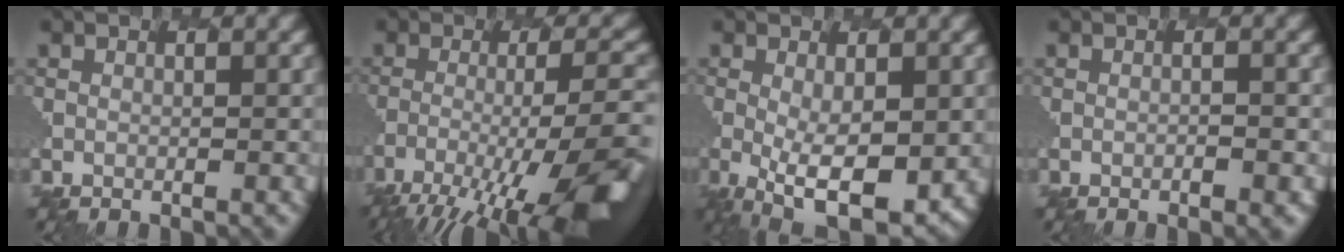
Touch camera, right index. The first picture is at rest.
{"total": 12.5, "force": [-7.6, 3.0, 9.5], "torque": [-0.177, -0.014, -0.109]}
{"total": 6.3, "force": [-0.9, 2.4, 5.7], "torque": [-0.122, -0.035, 0.001]}
{"total": 1.1, "force": [-0.4, 0.3, 1.0], "torque": [-0.024, 0.002, -0.003]}